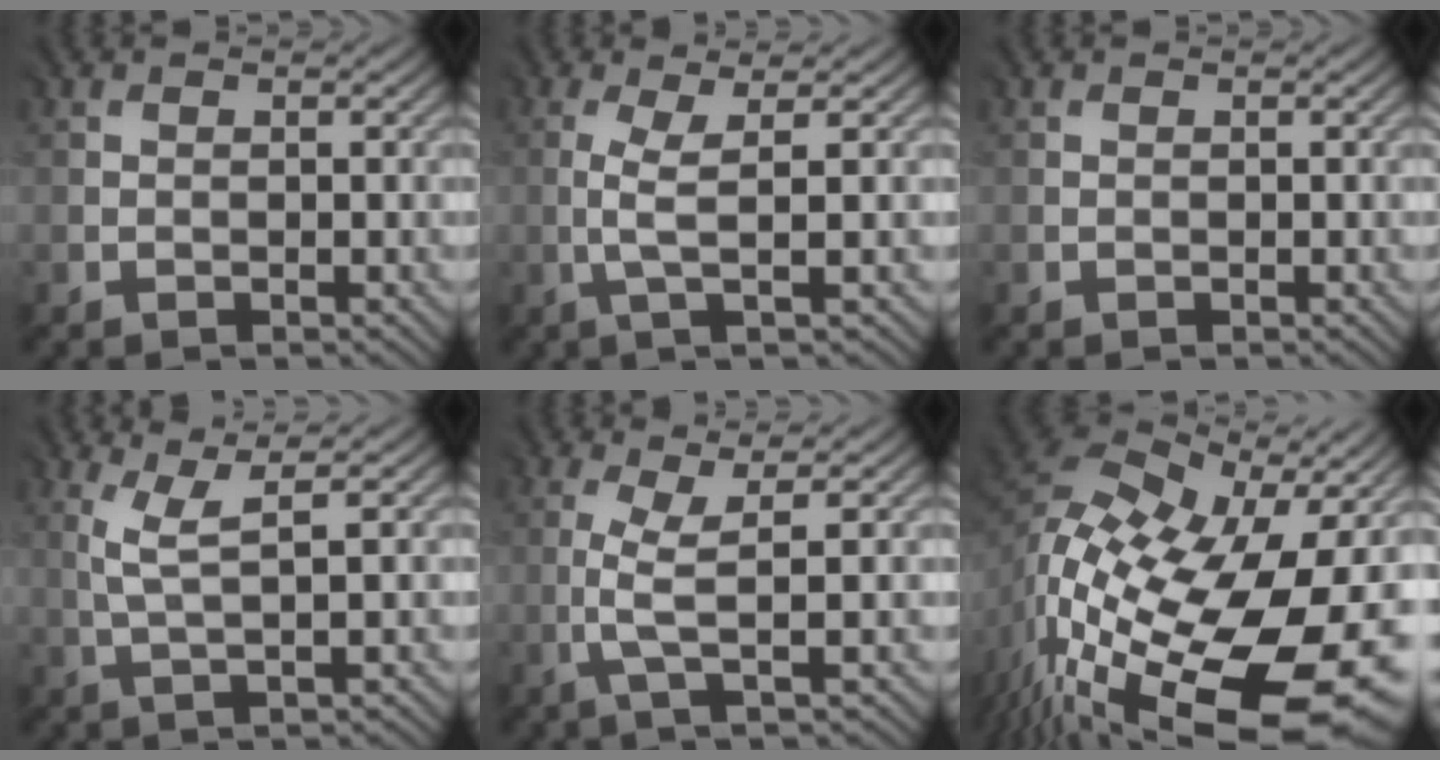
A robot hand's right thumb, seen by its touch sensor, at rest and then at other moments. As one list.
[{"total": 2.8, "force": [-0.3, -0.2, 2.7], "torque": [-0.057, 0.003, -0.006]}, {"total": 0.0}, {"total": 2.8, "force": [0.9, -0.1, 2.7], "torque": [-0.056, 0.004, 0.023]}, {"total": 2.9, "force": [-0.4, -0.2, 2.9], "torque": [-0.062, 0.004, -0.010]}, {"total": 18.9, "force": [-5.2, 12.1, 13.6], "torque": [-0.258, -0.029, -0.064]}]